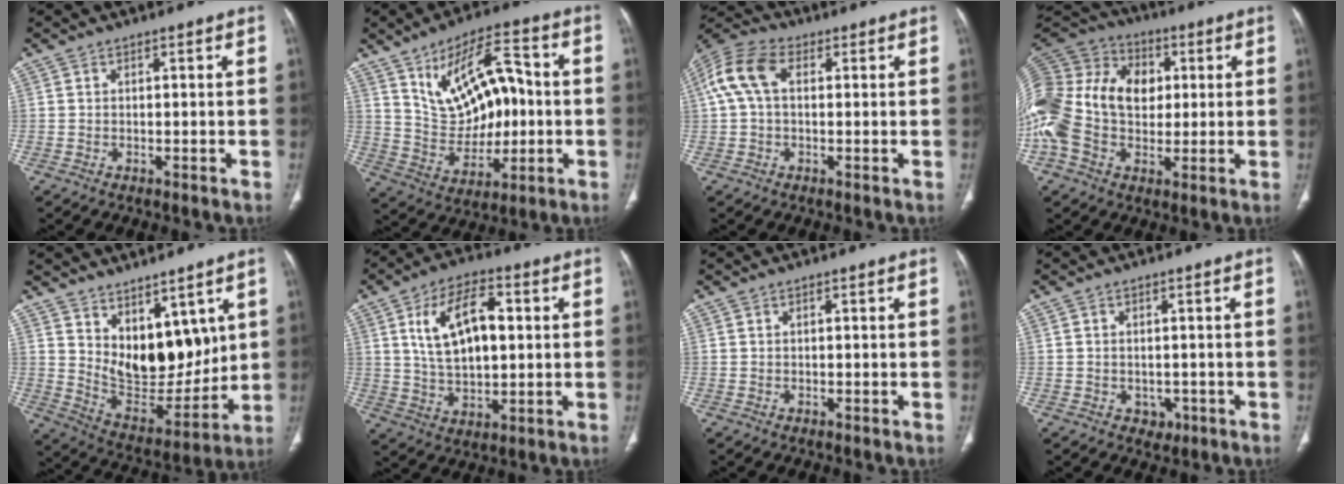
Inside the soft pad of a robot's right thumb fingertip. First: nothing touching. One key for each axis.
{"total": 16.2, "fx": 2.3, "fy": 9.3, "fz": 13.1, "tx": -0.173, "ty": 0.013, "tz": 0.050}
{"total": 9.4, "fx": 1.7, "fy": 5.8, "fz": 7.2, "tx": -0.159, "ty": 0.033, "tz": 0.028}
{"total": 26.6, "fx": 2.4, "fy": 18.8, "fz": 18.7, "tx": -0.427, "ty": 0.061, "tz": 0.050}
{"total": 14.6, "fx": 6.2, "fy": 8.2, "fz": 10.4, "tx": -0.115, "ty": -0.058, "tz": 0.132}
{"total": 14.1, "fx": 3.1, "fy": 7.6, "fz": 11.4, "tx": -0.186, "ty": 0.004, "tz": 0.057}
{"total": 0.0}
{"total": 2.6, "fx": -0.8, "fy": 2.3, "fz": 1.1, "tx": -0.001, "ty": 0.004, "tz": -0.003}